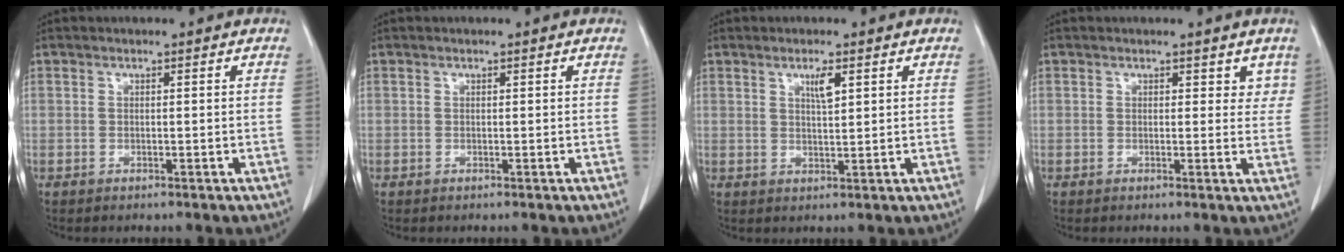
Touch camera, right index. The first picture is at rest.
{"total": 0.0}
{"total": 2.7, "force": [1.4, 0.4, 2.3], "torque": [-0.041, -0.003, 0.026]}
{"total": 2.6, "force": [1.6, 1.7, 1.1], "torque": [0.005, -0.003, 0.017]}